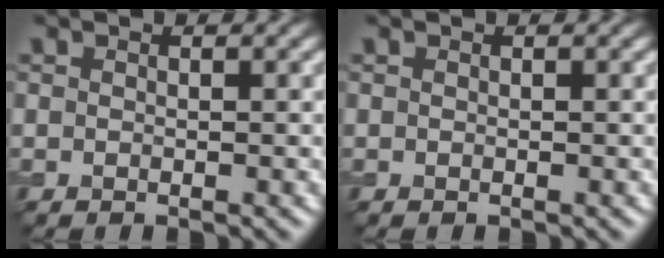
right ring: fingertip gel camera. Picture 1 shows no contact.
{"total": 0.0}